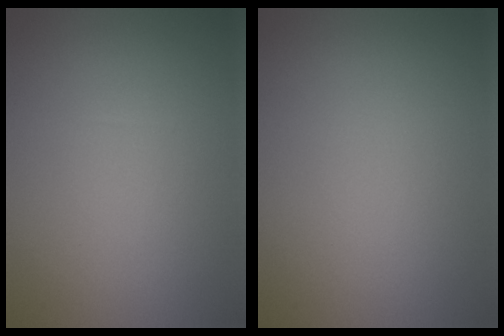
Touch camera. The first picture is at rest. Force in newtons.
{"total": 0.0}